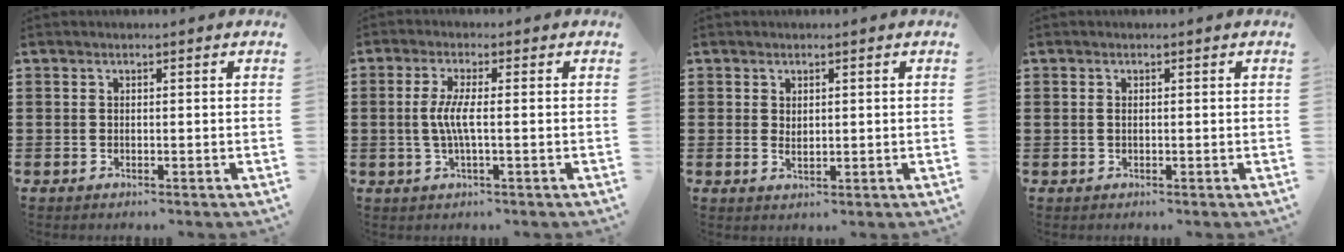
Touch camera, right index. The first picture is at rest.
{"total": 4.3, "force": [-0.4, 0.4, 4.3], "torque": [-0.099, -0.010, -0.016]}
{"total": 1.3, "force": [0.8, 0.7, 0.8], "torque": [-0.016, 0.005, 0.014]}
{"total": 0.6, "force": [0.1, 0.4, 0.5], "torque": [-0.012, 0.002, 0.001]}